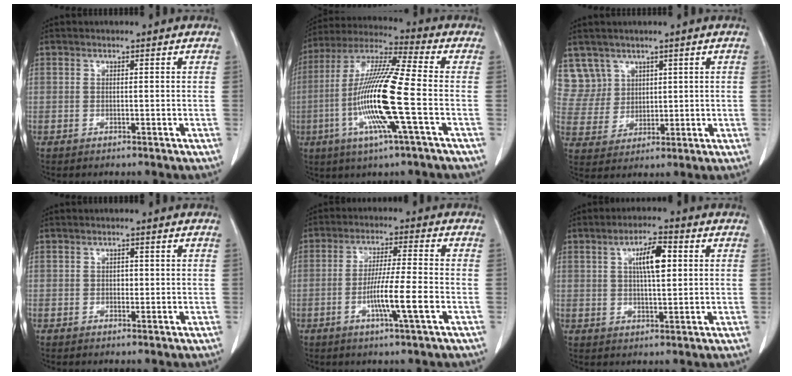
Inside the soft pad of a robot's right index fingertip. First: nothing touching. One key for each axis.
{"total": 15.9, "fx": -3.7, "fy": -0.2, "fz": 15.4, "tx": -0.311, "ty": -0.008, "tz": -0.082}
{"total": 6.4, "fx": 4.0, "fy": 5.0, "fz": -0.4, "tx": 0.015, "ty": 0.007, "tz": 0.089}
{"total": 1.0, "fx": 0.0, "fy": 0.7, "fz": 0.6, "tx": -0.008, "ty": 0.002, "tz": 0.000}
{"total": 8.0, "fx": -2.6, "fy": -0.5, "fz": 7.6, "tx": -0.135, "ty": -0.007, "tz": -0.050}
{"total": 6.4, "fx": 1.8, "fy": 1.6, "fz": 6.0, "tx": -0.104, "ty": 0.007, "tz": 0.031}